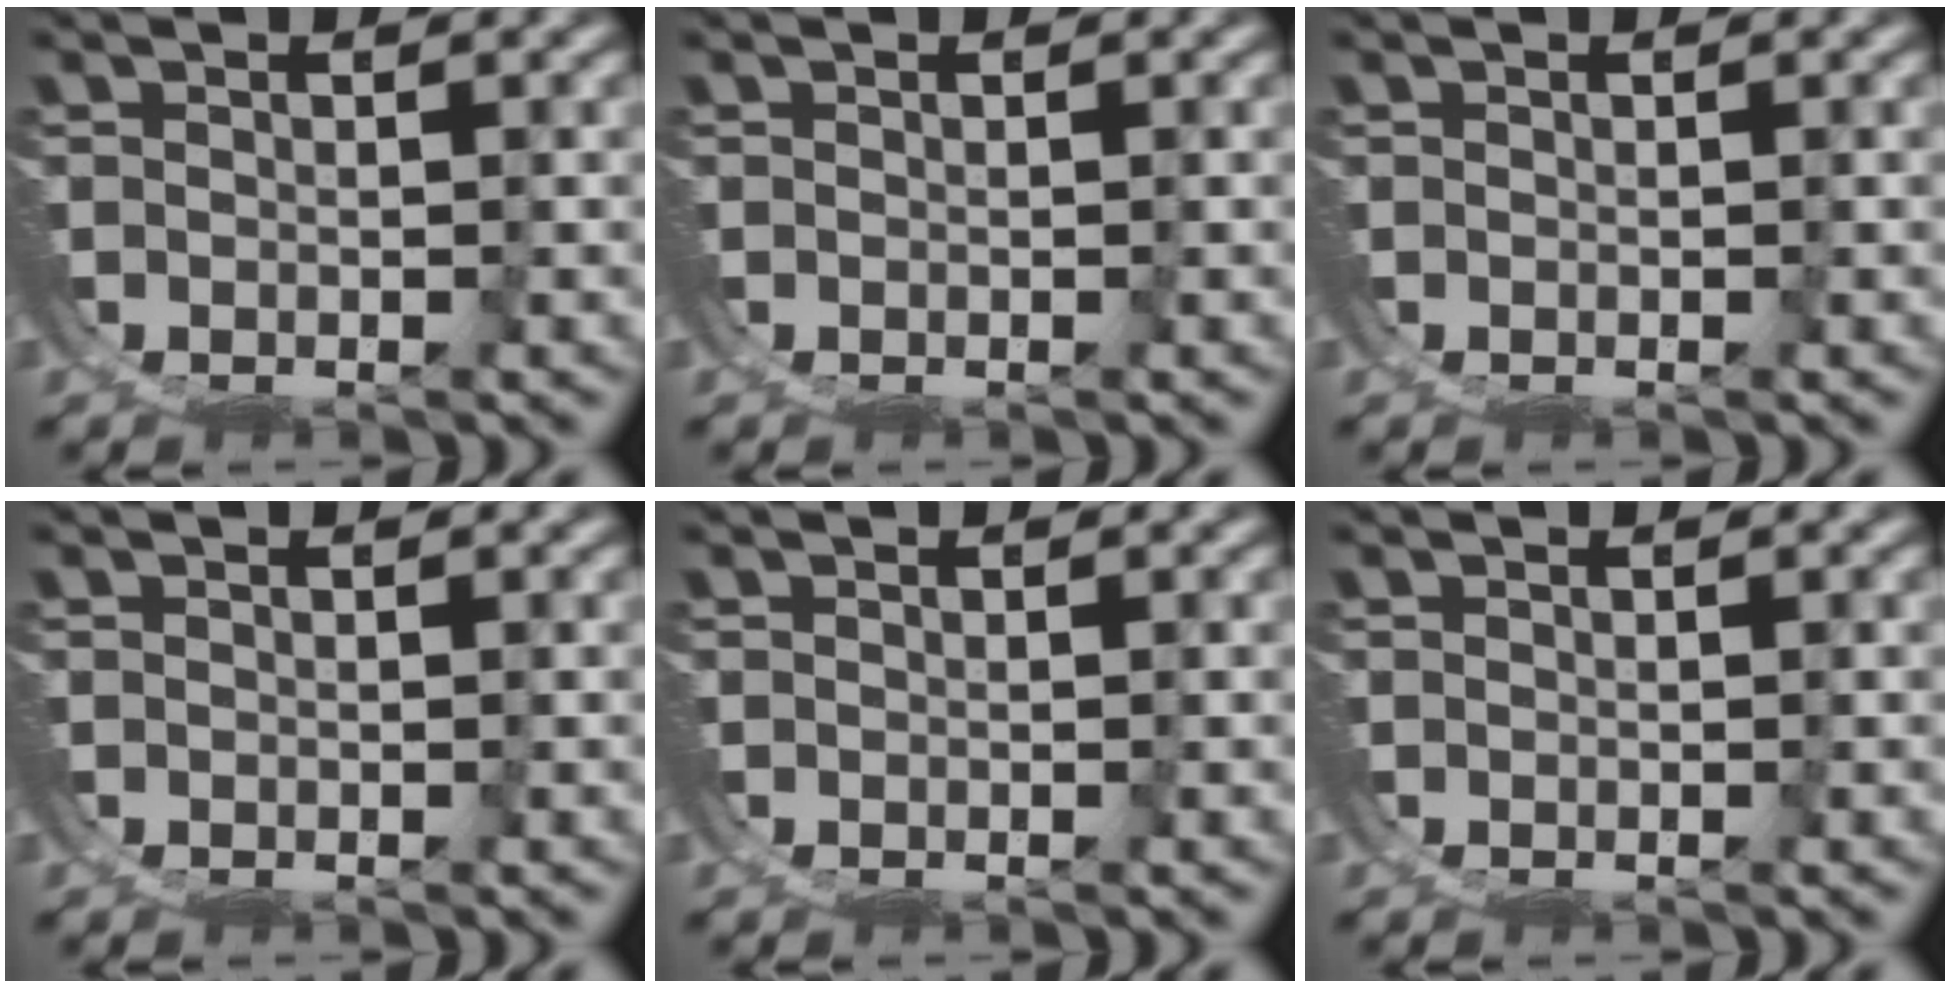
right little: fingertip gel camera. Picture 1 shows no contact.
{"total": 0.0}
{"total": 0.0}
{"total": 0.0}
{"total": 0.0}
{"total": 0.0}